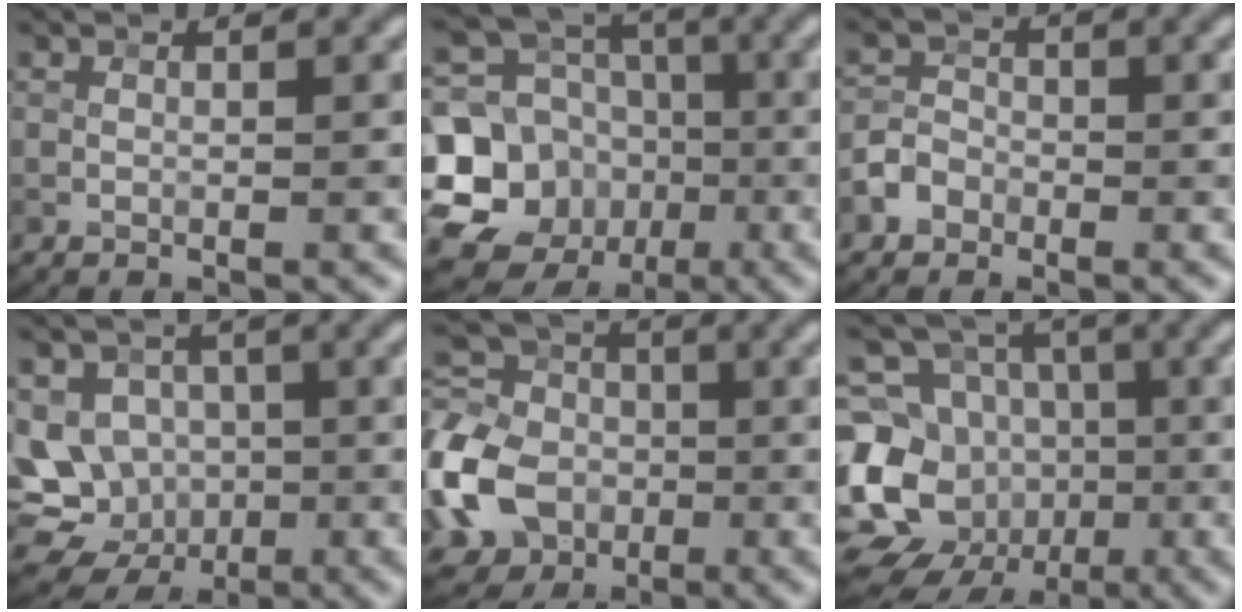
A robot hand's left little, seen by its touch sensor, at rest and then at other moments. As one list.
[{"total": 14.1, "force": [-3.3, 12.7, 5.2], "torque": [-0.125, -0.010, -0.064]}, {"total": 2.3, "force": [-1.2, 1.8, 0.7], "torque": [-0.008, 0.006, -0.028]}, {"total": 8.0, "force": [-1.3, 7.2, 3.3], "torque": [-0.021, 0.009, -0.044]}, {"total": 9.8, "force": [-3.4, 7.6, 5.1], "torque": [-0.128, 0.009, -0.082]}, {"total": 14.5, "force": [-5.9, 12.2, 5.1], "torque": [-0.128, -0.006, -0.099]}]